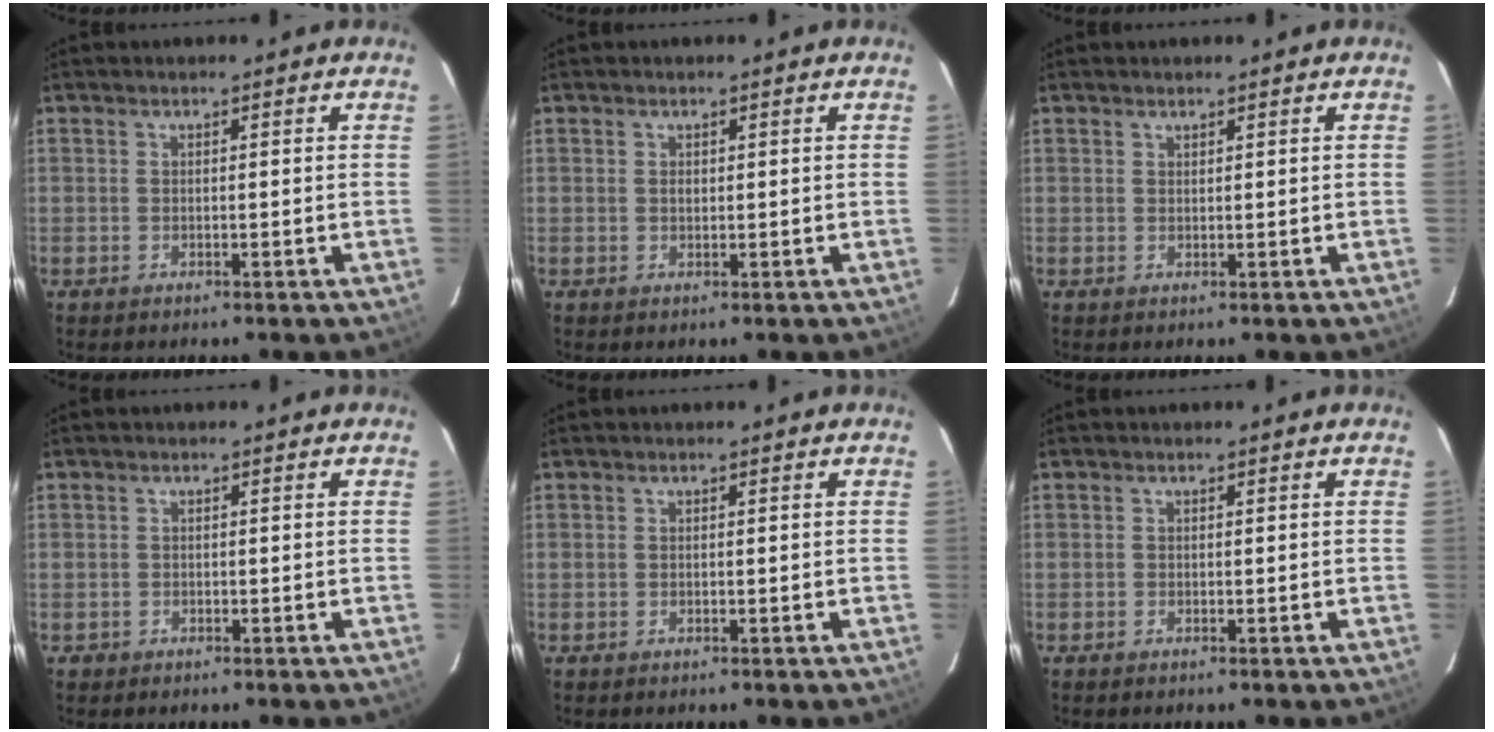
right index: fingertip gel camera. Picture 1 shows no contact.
{"total": 0.6, "force": [0.2, 0.5, 0.3], "torque": [-0.005, 0.002, 0.005]}
{"total": 0.5, "force": [0.5, 0.1, 0.0], "torque": [0.000, 0.001, 0.010]}
{"total": 1.1, "force": [-0.5, 1.0, 0.0], "torque": [-0.002, 0.003, -0.006]}
{"total": 0.0}
{"total": 0.0}